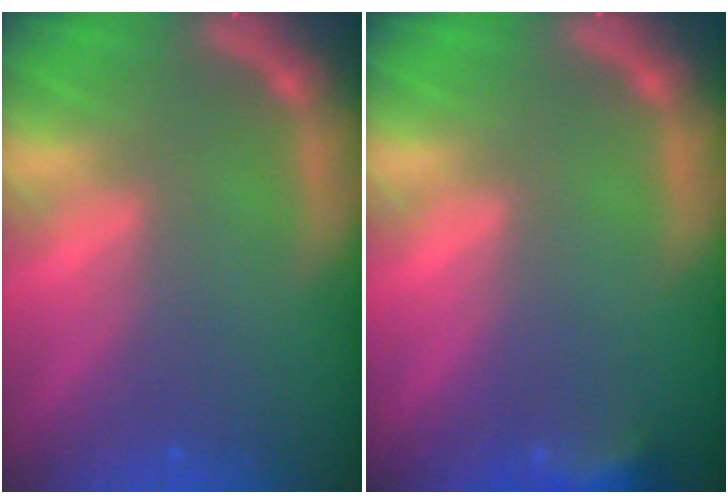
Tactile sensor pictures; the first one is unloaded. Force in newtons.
{"total": 3.0}